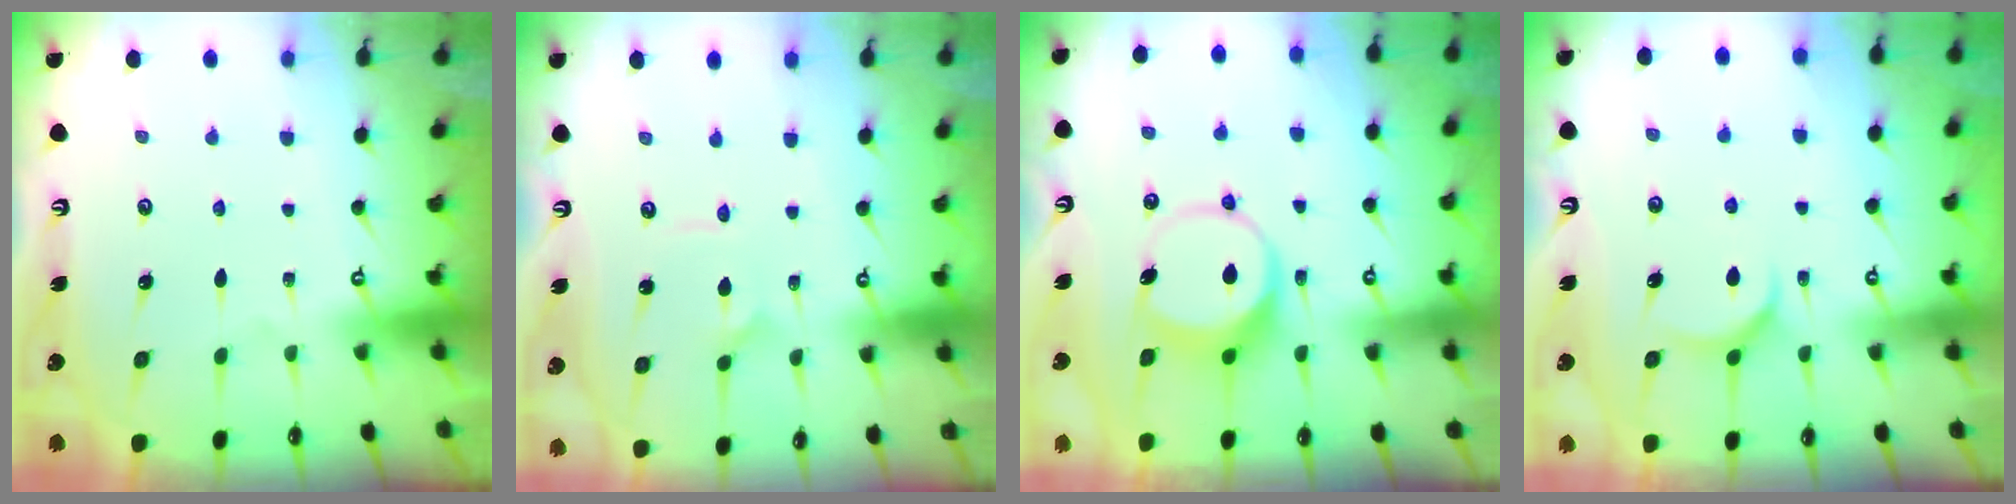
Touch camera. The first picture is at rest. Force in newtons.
{"total": 2.1, "press": 2.1, "slide": 0.1}
{"total": 7.6, "press": 7.6, "slide": 0.6}
{"total": 5.4, "press": 5.4, "slide": 0.6}